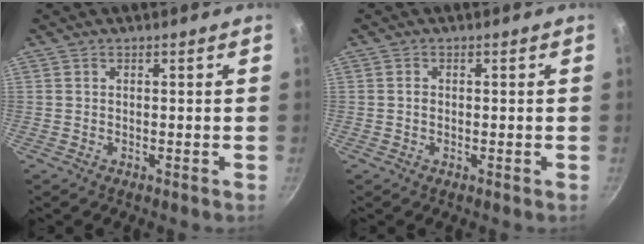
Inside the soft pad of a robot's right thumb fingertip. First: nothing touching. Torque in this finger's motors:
{"motor_torque": [-0.22, 0.27, 0.25, 0.33, 0.02]}